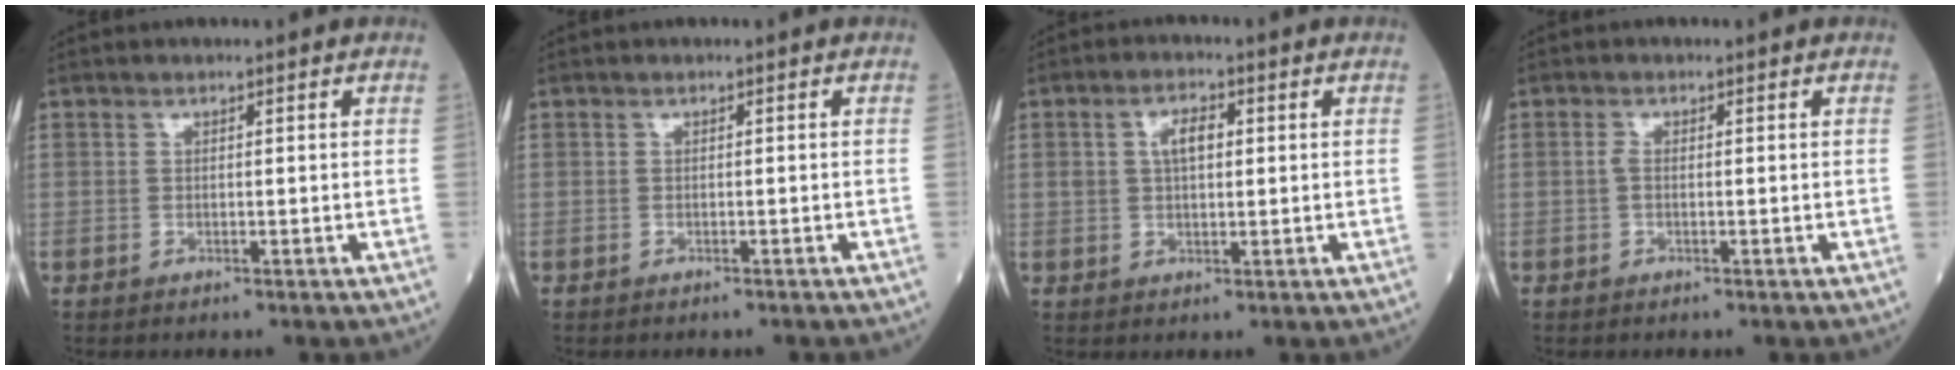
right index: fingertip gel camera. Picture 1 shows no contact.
{"total": 1.2, "force": [-1.1, 0.0, 0.3], "torque": [-0.006, -0.001, -0.014]}
{"total": 3.9, "force": [0.9, 1.8, 3.4], "torque": [-0.067, 0.012, 0.019]}
{"total": 1.0, "force": [-0.1, 0.3, 0.9], "torque": [-0.021, 0.001, -0.005]}